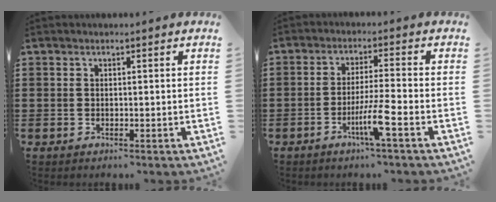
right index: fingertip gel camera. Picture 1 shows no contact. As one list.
[{"total": 5.8, "force": [-2.9, -0.4, 5.1], "torque": [-0.105, -0.019, -0.055]}]